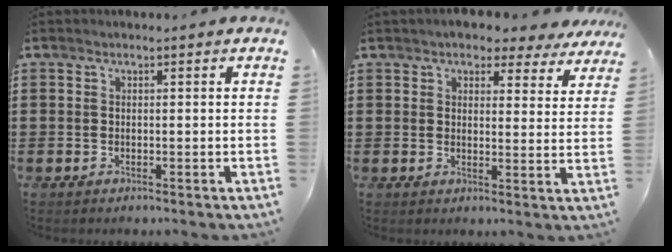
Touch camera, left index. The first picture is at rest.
{"total": 3.9, "force": [3.6, 1.2, 1.1], "torque": [-0.038, -0.008, 0.065]}